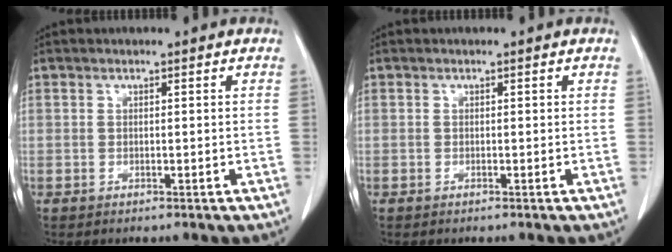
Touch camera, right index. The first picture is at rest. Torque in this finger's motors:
{"motor_torque": [-0.04, 0.03, -0.01, 0.00]}